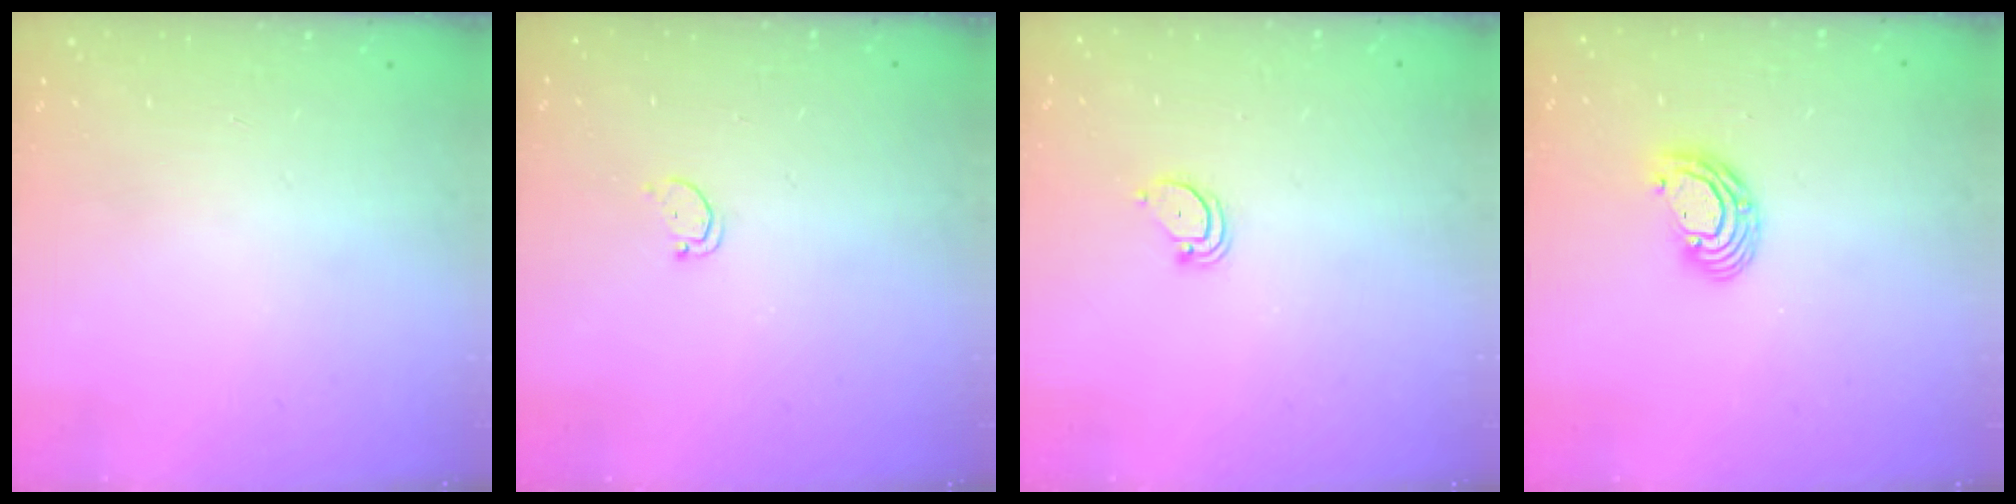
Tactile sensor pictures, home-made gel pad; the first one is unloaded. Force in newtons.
{"total": 1.7, "press": 1.7, "slide": 0.2}
{"total": 2.7, "press": 2.7, "slide": 0.2}
{"total": 7.8, "press": 7.7, "slide": 1.2}